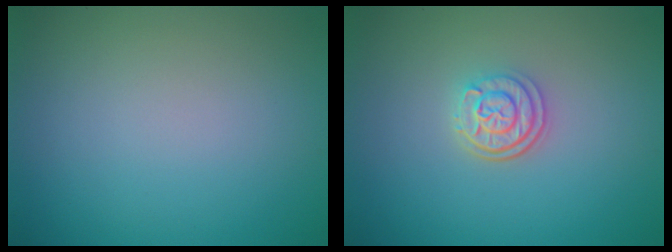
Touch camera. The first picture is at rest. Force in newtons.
{"total": 2.8, "press": 2.4, "slide": 1.4}